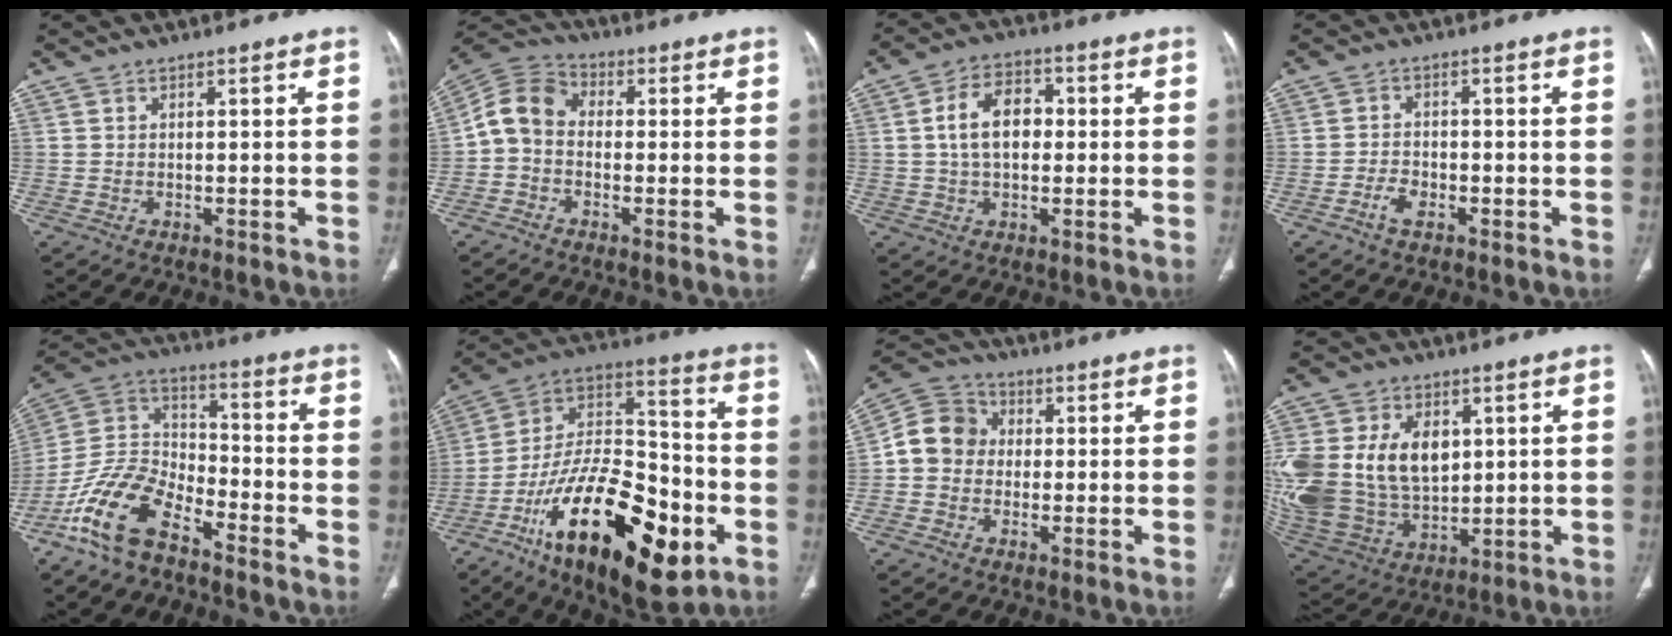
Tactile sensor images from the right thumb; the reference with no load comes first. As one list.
[{"total": 7.6, "force": [-0.8, 5.9, 4.7], "torque": [-0.080, 0.026, -0.035]}, {"total": 9.0, "force": [0.7, 5.9, 6.8], "torque": [-0.107, 0.021, 0.006]}, {"total": 3.2, "force": [-1.9, 1.7, 1.9], "torque": [-0.038, 0.015, -0.034]}, {"total": 14.3, "force": [-9.6, 6.7, 8.3], "torque": [-0.158, 0.065, -0.195]}, {"total": 30.7, "force": [-12.3, 13.6, 24.6], "torque": [-0.405, 0.052, -0.194]}, {"total": 8.8, "force": [-0.2, 7.9, 3.9], "torque": [-0.052, 0.029, -0.018]}, {"total": 26.8, "force": [5.1, 19.0, 18.2], "torque": [-0.402, 0.012, 0.120]}]